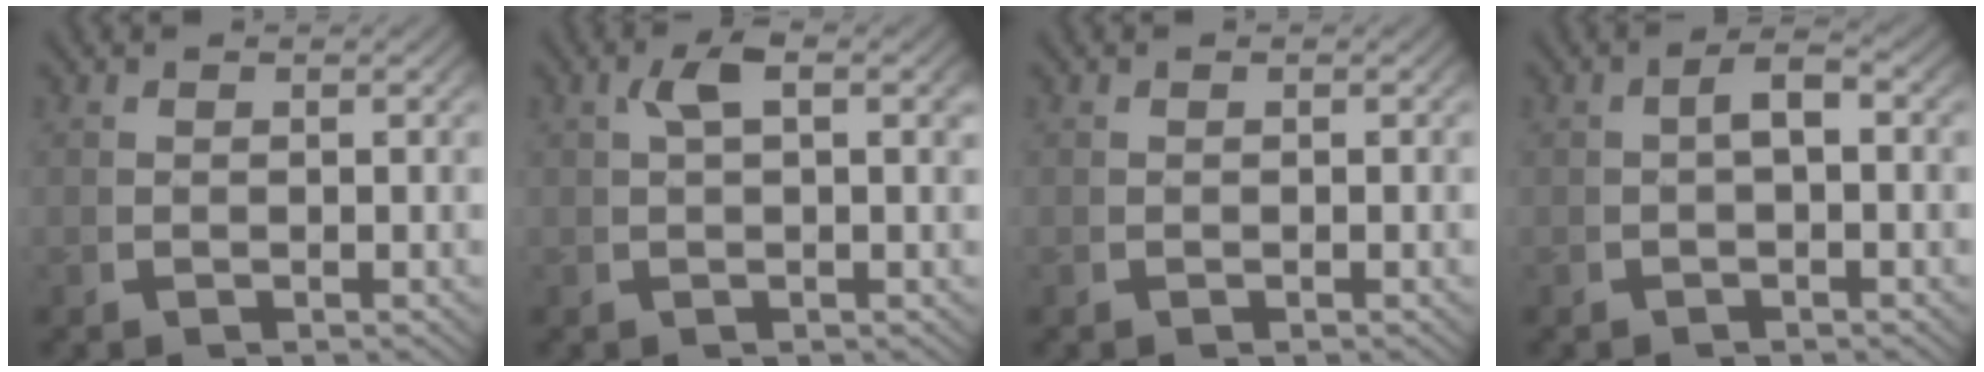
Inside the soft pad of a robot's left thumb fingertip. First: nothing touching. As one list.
[{"total": 2.5, "force": [0.9, 0.9, 2.2], "torque": [-0.040, 0.004, 0.014]}, {"total": 0.0}, {"total": 2.0, "force": [-0.3, 0.9, 1.8], "torque": [-0.031, 0.004, -0.006]}]